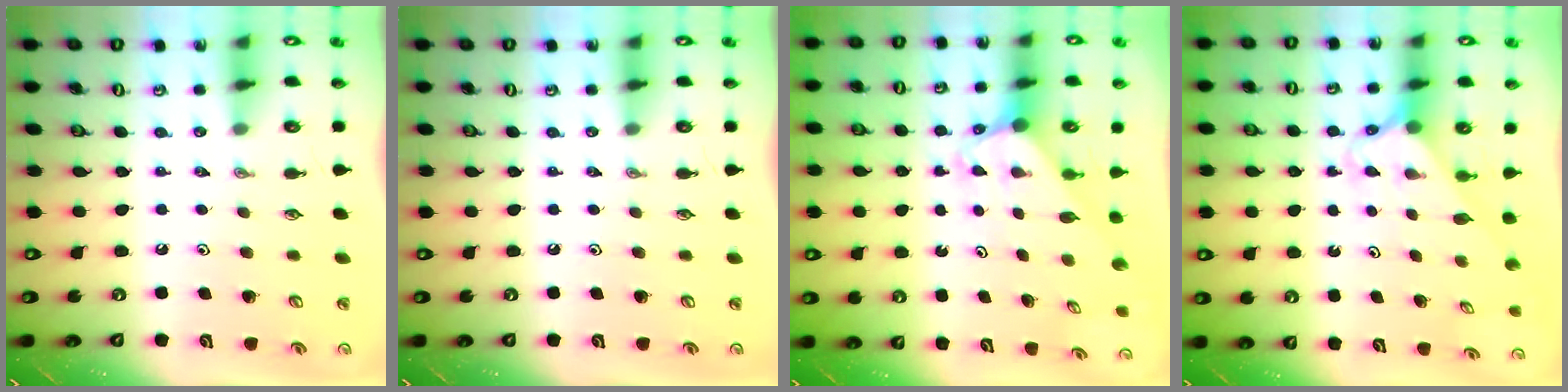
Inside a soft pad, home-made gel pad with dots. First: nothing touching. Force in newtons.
{"total": 0.0}
{"total": 2.0, "press": 2.0, "slide": 0.1}
{"total": 2.5, "press": 2.5, "slide": 0.2}